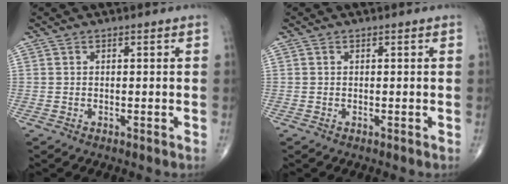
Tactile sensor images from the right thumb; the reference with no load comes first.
{"total": 0.0}